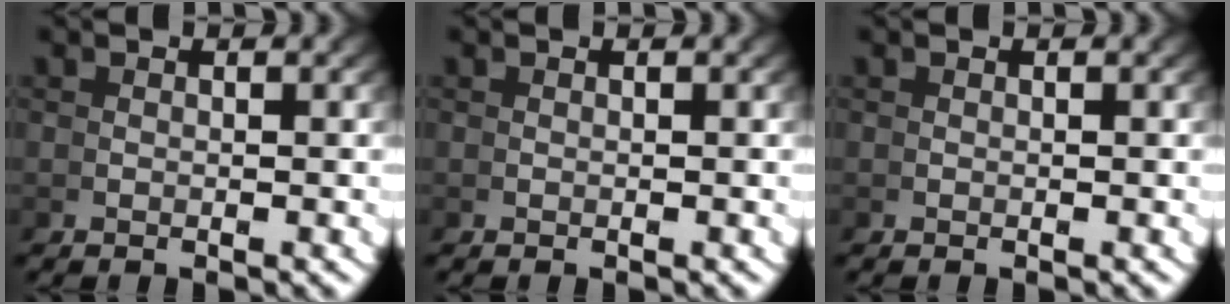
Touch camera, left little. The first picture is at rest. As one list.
[{"total": 0.0}, {"total": 0.0}]